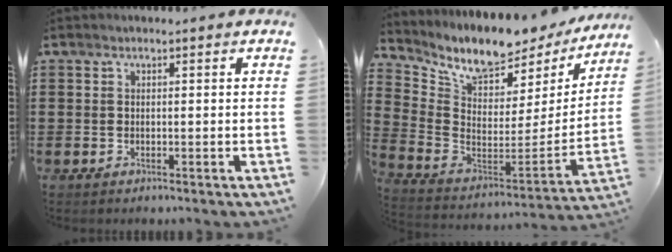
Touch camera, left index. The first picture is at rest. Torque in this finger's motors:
{"motor_torque": [1.25, 0.62, 0.21, 0.02]}